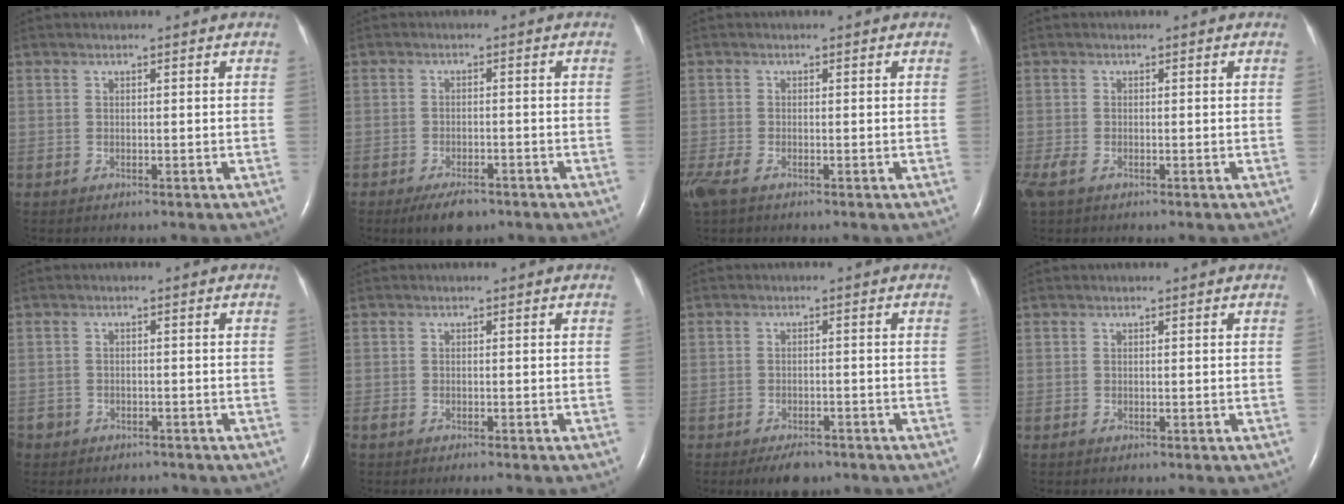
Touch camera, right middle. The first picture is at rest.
{"total": 4.5, "force": [-3.3, 1.6, 2.7], "torque": [-0.052, -0.004, -0.049]}
{"total": 4.3, "force": [-2.7, 1.9, 2.8], "torque": [-0.076, -0.014, -0.051]}
{"total": 2.9, "force": [-1.6, 1.5, 2.0], "torque": [-0.059, -0.010, -0.030]}
{"total": 4.0, "force": [-3.0, 2.6, 0.0], "torque": [-0.006, 0.007, -0.048]}
{"total": 1.4, "force": [-1.1, 0.3, 0.8], "torque": [-0.018, -0.005, -0.017]}
{"total": 3.9, "force": [-3.0, 1.7, 1.9], "torque": [-0.034, -0.002, -0.040]}
{"total": 0.0}